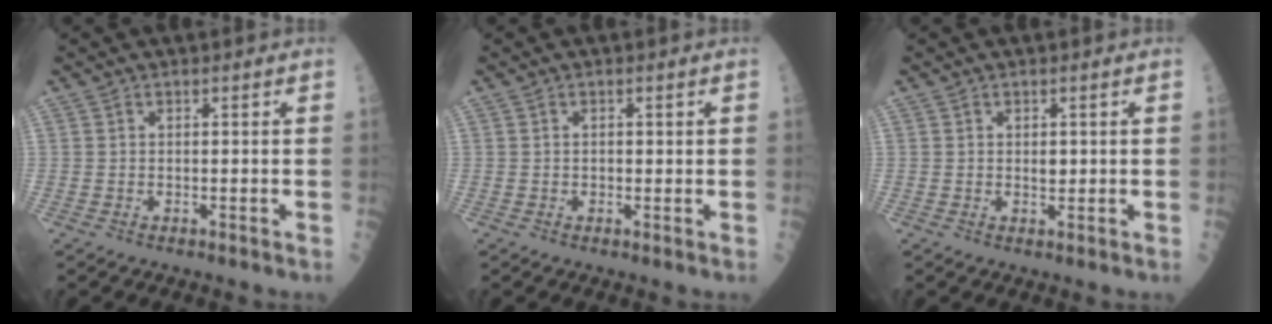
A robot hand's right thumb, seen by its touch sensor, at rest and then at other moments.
{"total": 0.9, "force": [0.2, 0.6, 0.6], "torque": [-0.004, 0.000, 0.003]}
{"total": 1.3, "force": [0.3, 0.8, 1.0], "torque": [-0.008, -0.002, 0.006]}